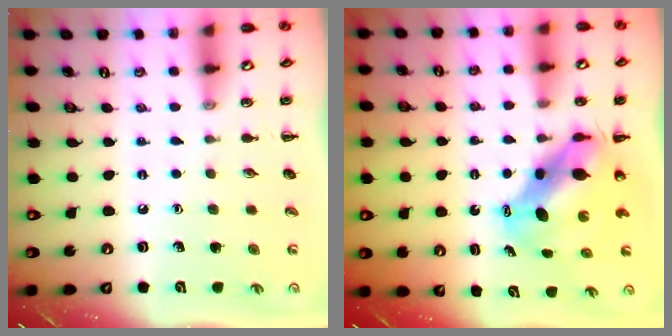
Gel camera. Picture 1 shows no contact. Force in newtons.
{"total": 8.1, "press": 7.9, "slide": 2.0}